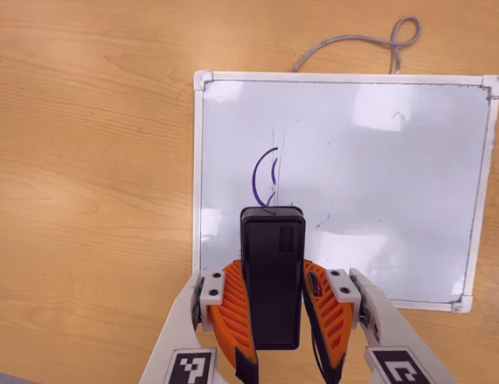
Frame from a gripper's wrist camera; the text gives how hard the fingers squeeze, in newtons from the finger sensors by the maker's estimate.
{"total": 7.2, "left": 5.5, "right": 8.9}